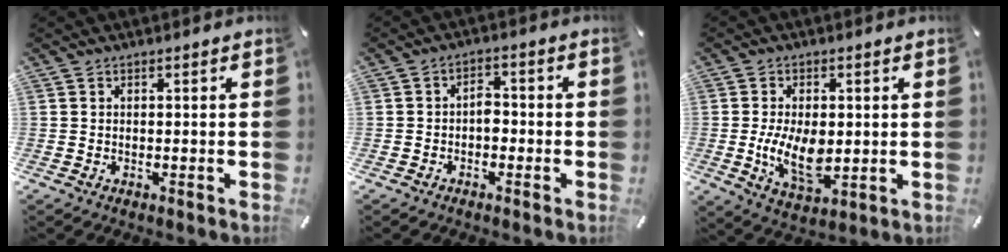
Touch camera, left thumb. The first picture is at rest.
{"total": 3.5, "force": [-1.2, 2.3, 2.3], "torque": [-0.042, 0.013, -0.024]}
{"total": 10.8, "force": [-0.6, 6.3, 8.8], "torque": [-0.170, -0.015, -0.011]}